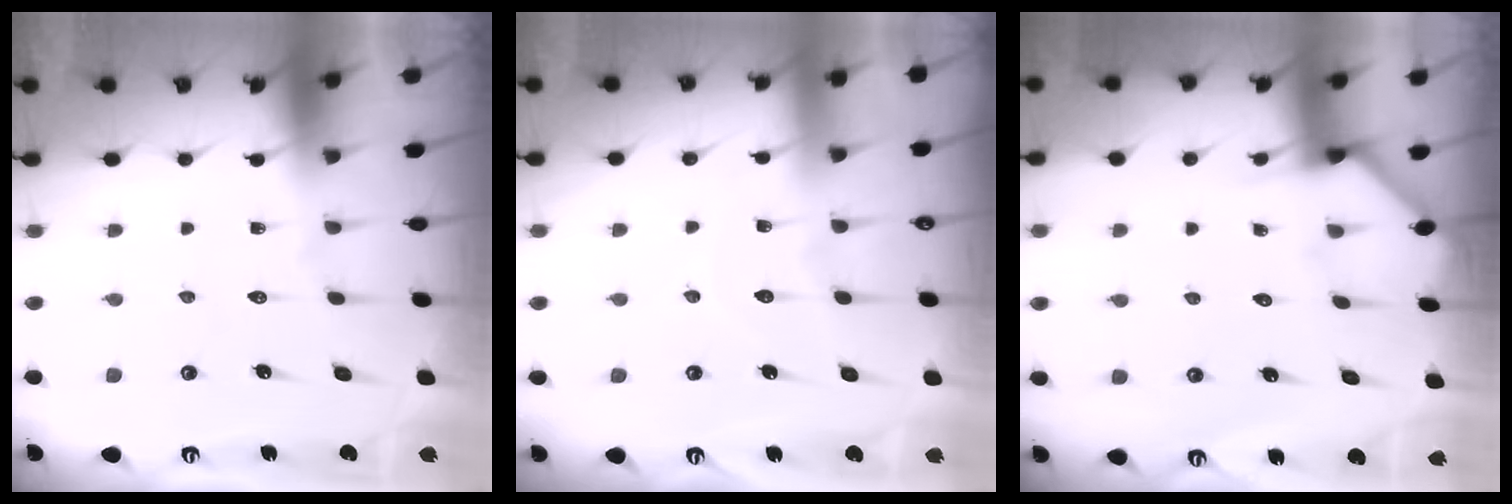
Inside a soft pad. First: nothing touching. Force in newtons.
{"total": 6.1, "press": 6.1, "slide": 0.1}
{"total": 2.6, "press": 2.6, "slide": 0.2}